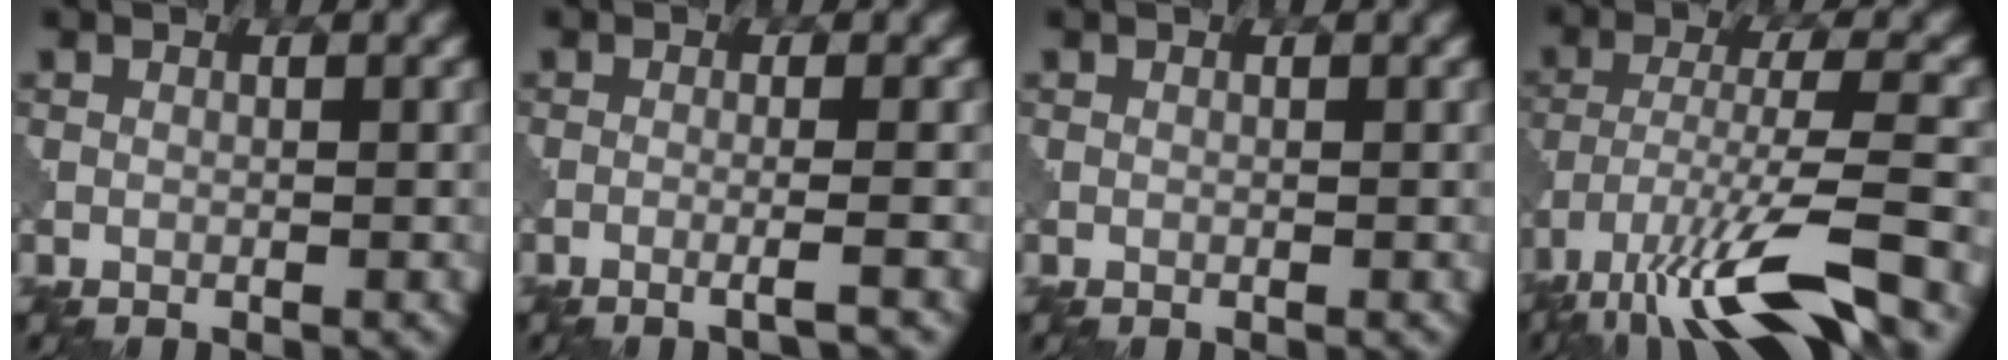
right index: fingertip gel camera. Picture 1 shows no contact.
{"total": 2.2, "force": [-0.7, 0.4, 2.0], "torque": [-0.022, 0.001, -0.028]}
{"total": 0.0}
{"total": 11.0, "force": [-7.0, 2.3, 8.2], "torque": [-0.153, -0.001, -0.125]}